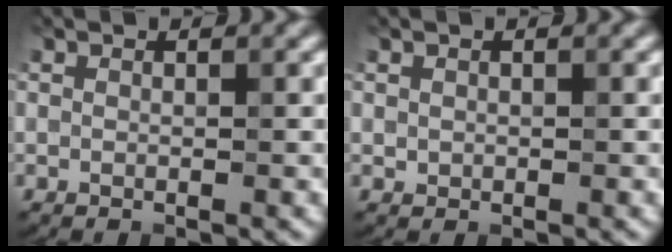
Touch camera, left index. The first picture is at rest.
{"total": 0.5, "force": [0.1, 0.5, 0.1], "torque": [0.003, -0.003, 0.004]}